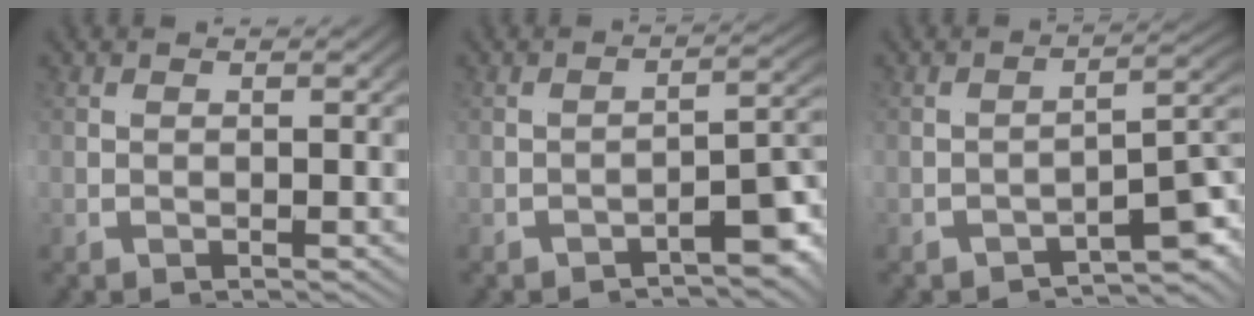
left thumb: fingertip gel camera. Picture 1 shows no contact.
{"total": 3.5, "force": [-2.0, -0.8, 2.7], "torque": [-0.047, 0.007, -0.027]}
{"total": 4.1, "force": [-2.1, -0.1, 3.5], "torque": [-0.060, 0.005, -0.027]}